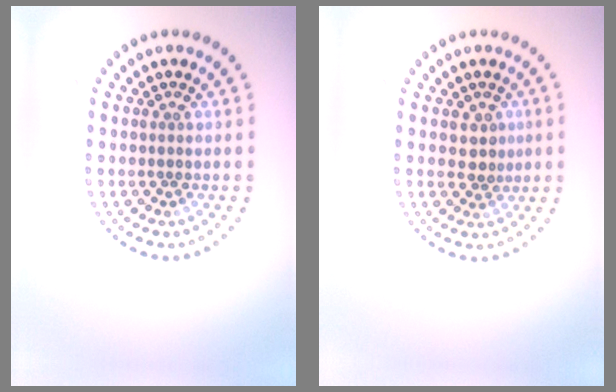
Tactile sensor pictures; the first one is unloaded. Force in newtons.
{"total": 1.9, "press": 1.7, "slide": 0.8}